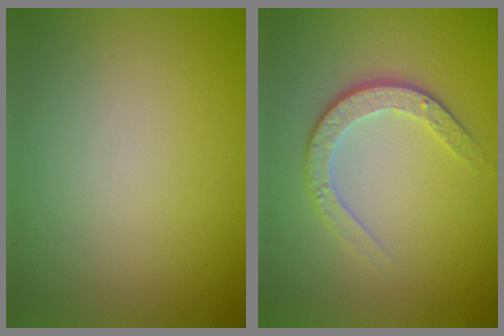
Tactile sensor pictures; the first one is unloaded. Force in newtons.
{"total": 3.5, "press": 2.6, "slide": 2.3}